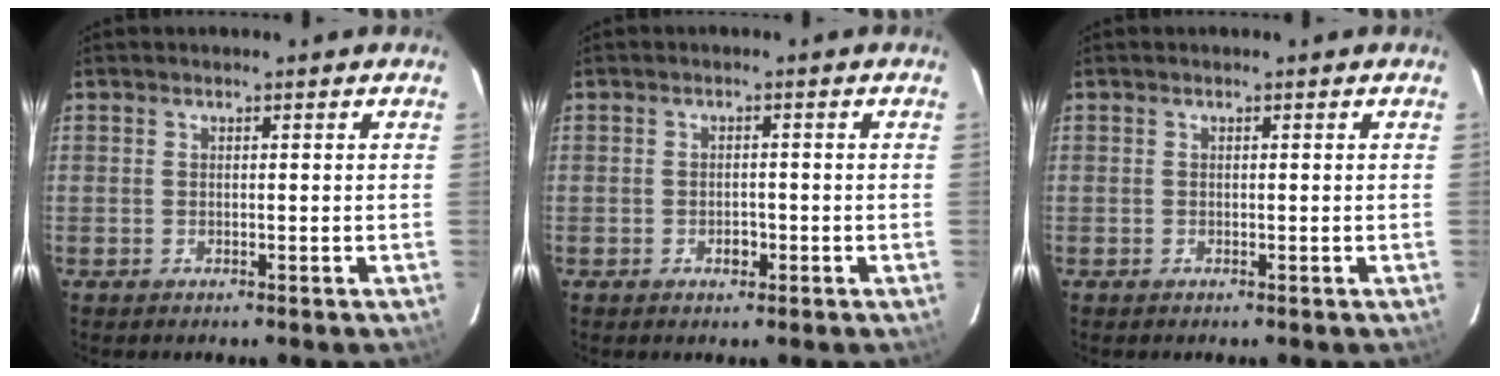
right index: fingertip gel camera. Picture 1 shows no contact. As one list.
[{"total": 1.9, "force": [-0.9, 1.4, 1.0], "torque": [-0.017, 0.003, -0.012]}, {"total": 0.0}]